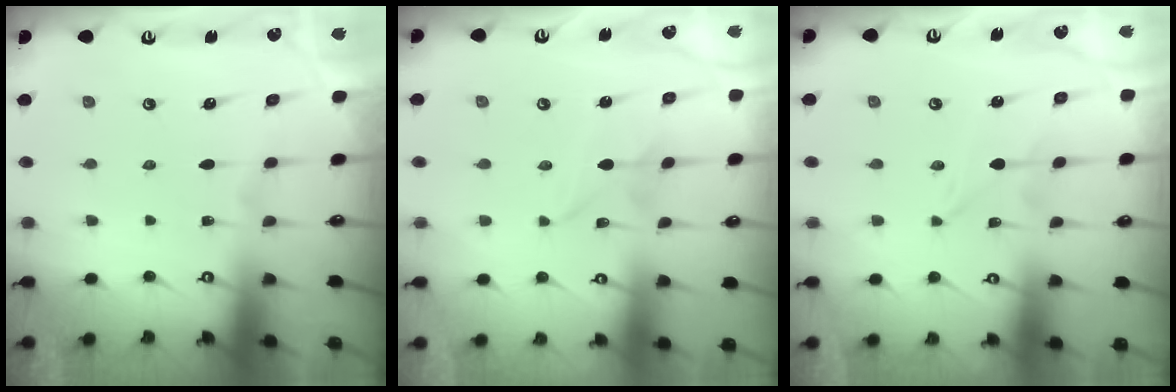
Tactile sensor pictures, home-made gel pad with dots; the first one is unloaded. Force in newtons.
{"total": 1.0, "press": 1.0, "slide": 0.2}
{"total": 0.0}